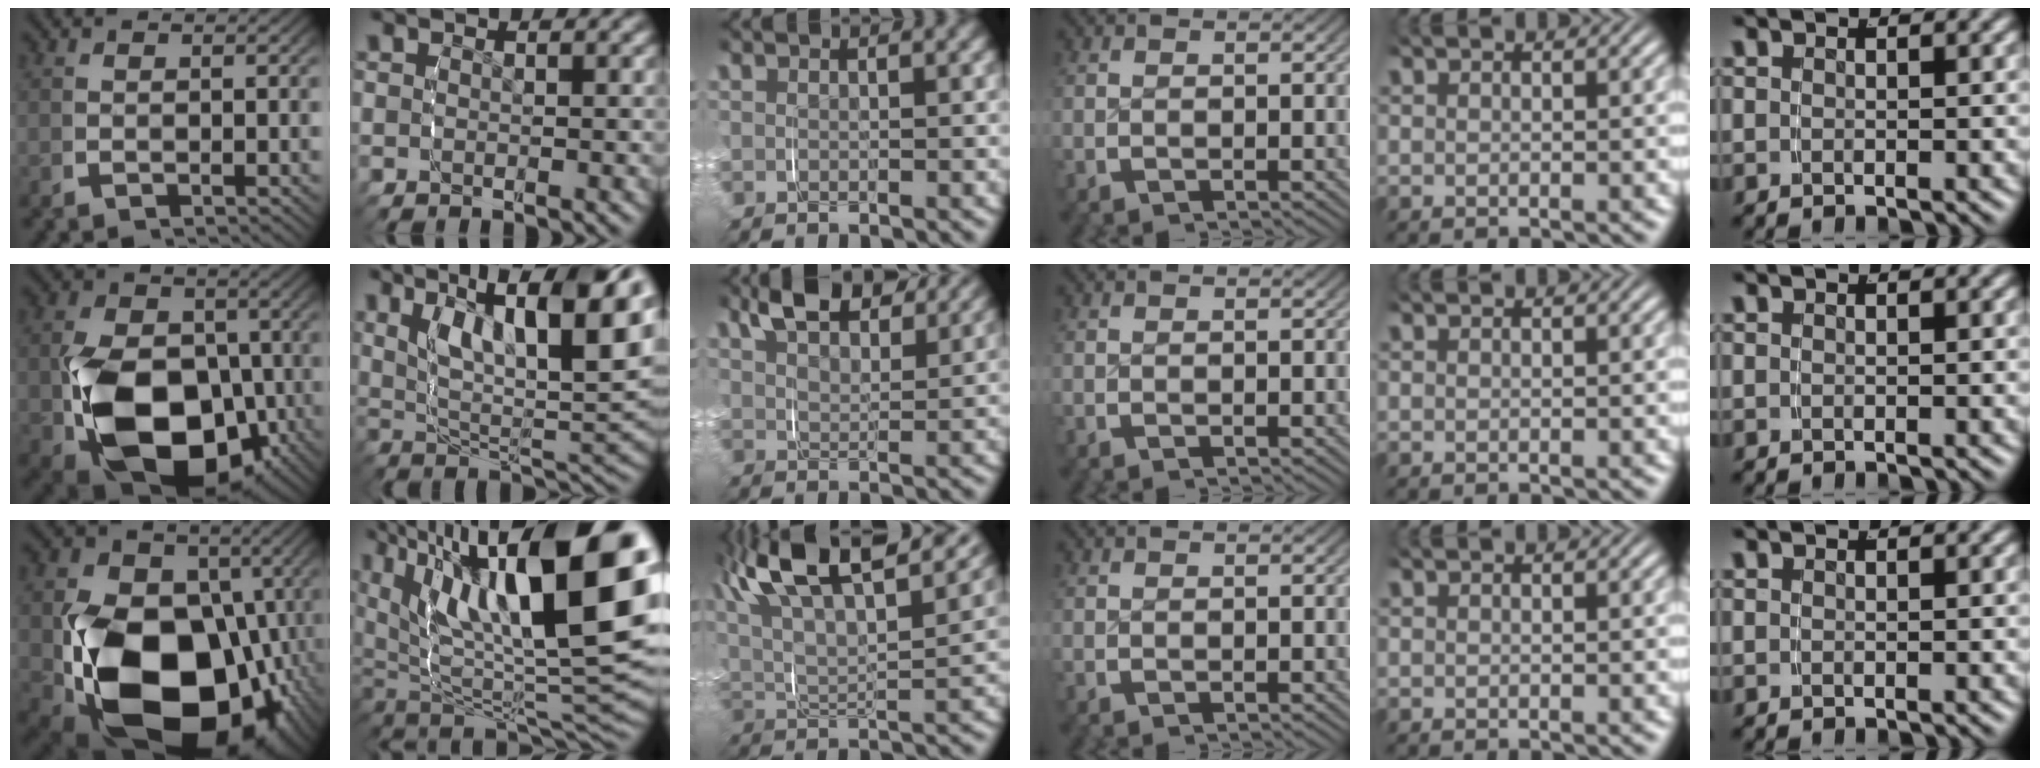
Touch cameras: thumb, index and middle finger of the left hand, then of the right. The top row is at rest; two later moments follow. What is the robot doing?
{"motion": "grasp_and_lifting", "object": "key"}